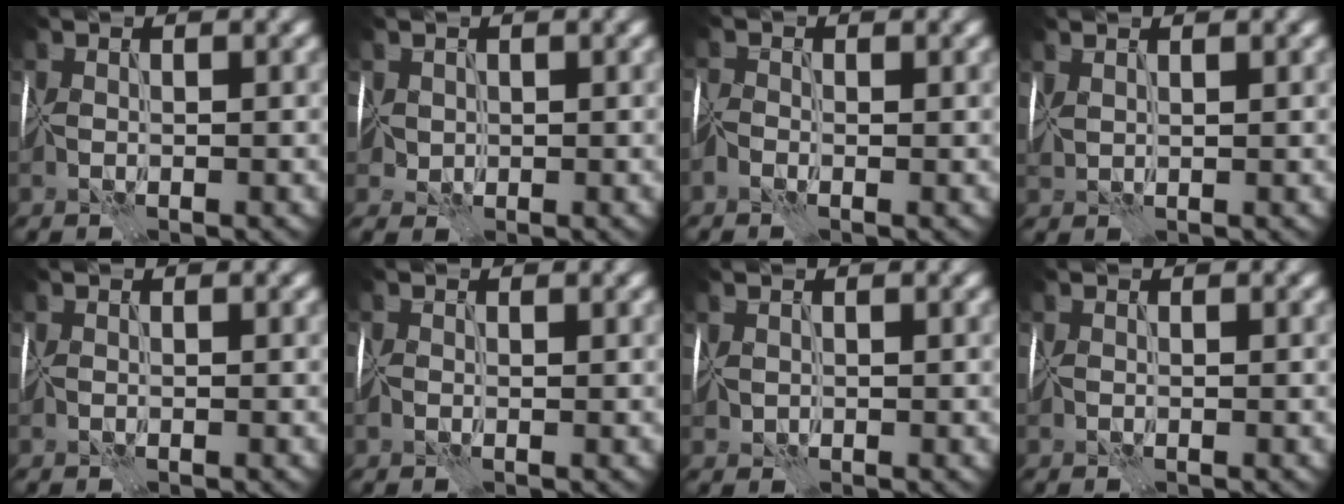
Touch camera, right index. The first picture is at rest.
{"total": 1.9, "force": [0.6, 1.7, 0.4], "torque": [-0.017, 0.000, 0.011]}
{"total": 1.2, "force": [-0.5, 0.8, 0.7], "torque": [-0.016, 0.002, -0.020]}
{"total": 1.7, "force": [1.4, 0.4, 0.9], "torque": [-0.017, 0.004, 0.023]}
{"total": 0.0}
{"total": 1.0, "force": [0.1, 0.7, 0.7], "torque": [-0.012, 0.000, 0.000]}
{"total": 0.8, "force": [0.3, 0.7, 0.1], "torque": [-0.012, 0.004, 0.008]}
{"total": 0.0}